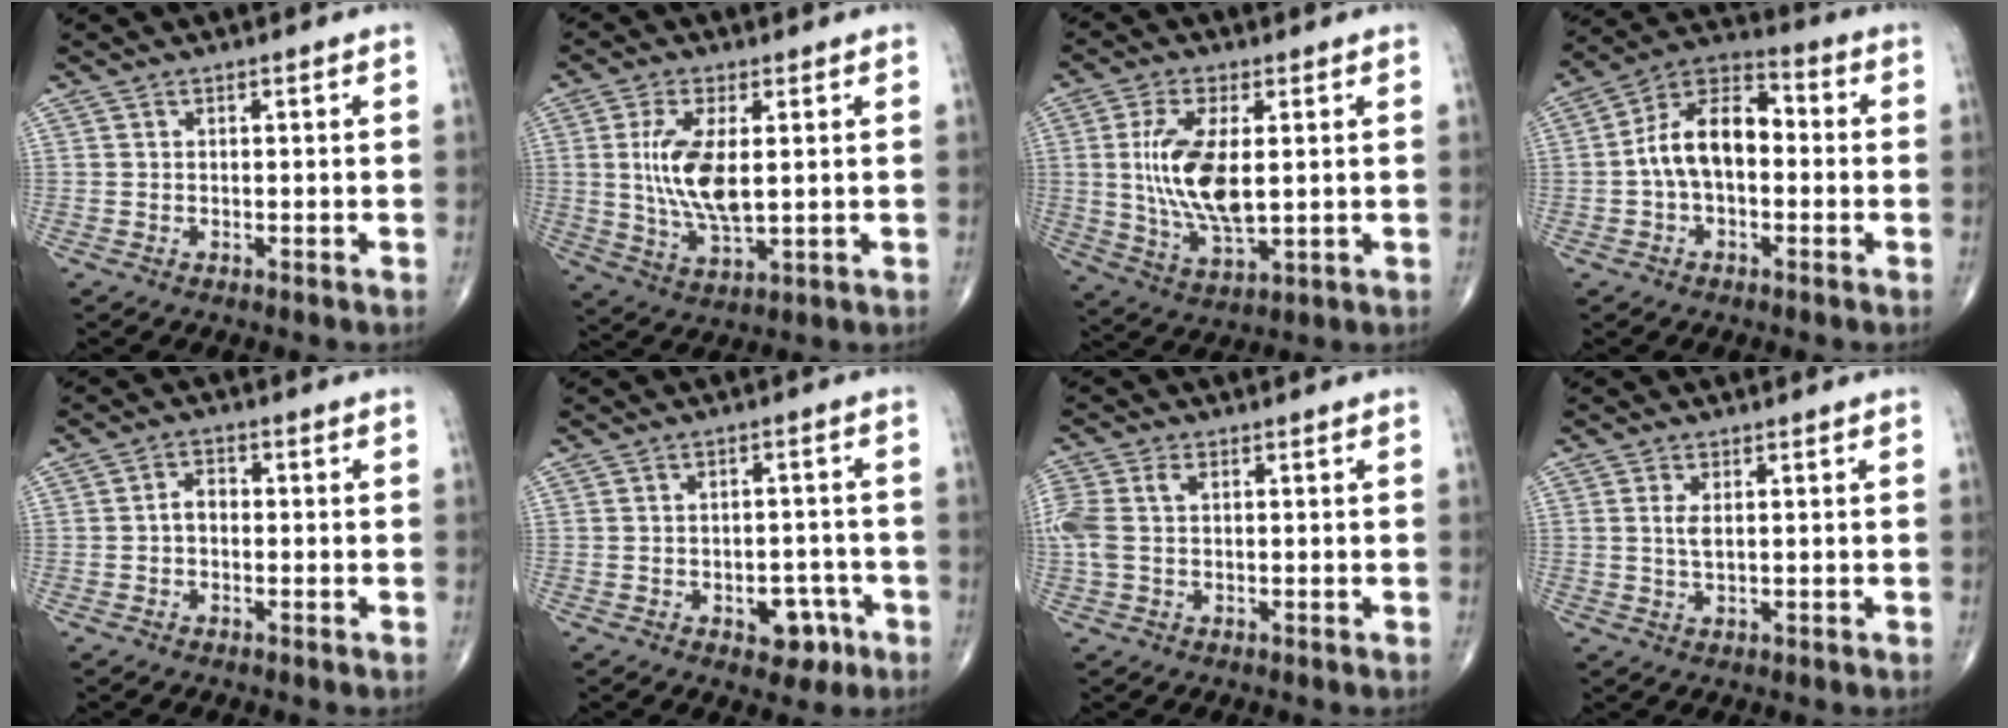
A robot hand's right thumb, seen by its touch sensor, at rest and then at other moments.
{"total": 11.0, "force": [1.3, 4.5, 10.0], "torque": [-0.201, -0.017, 0.031]}
{"total": 13.3, "force": [1.2, 5.7, 11.9], "torque": [-0.236, -0.018, 0.031]}
{"total": 12.4, "force": [-0.6, 7.5, 9.8], "torque": [-0.158, 0.042, -0.023]}
{"total": 2.7, "force": [-0.4, 1.9, 1.9], "torque": [-0.023, 0.014, -0.013]}
{"total": 6.1, "force": [-2.7, 3.9, 3.8], "torque": [-0.020, 0.022, -0.028]}
{"total": 6.3, "force": [0.7, 3.8, 4.9], "torque": [-0.156, 0.024, 0.018]}
{"total": 2.3, "force": [0.5, 0.9, 2.1], "torque": [-0.044, -0.004, 0.014]}